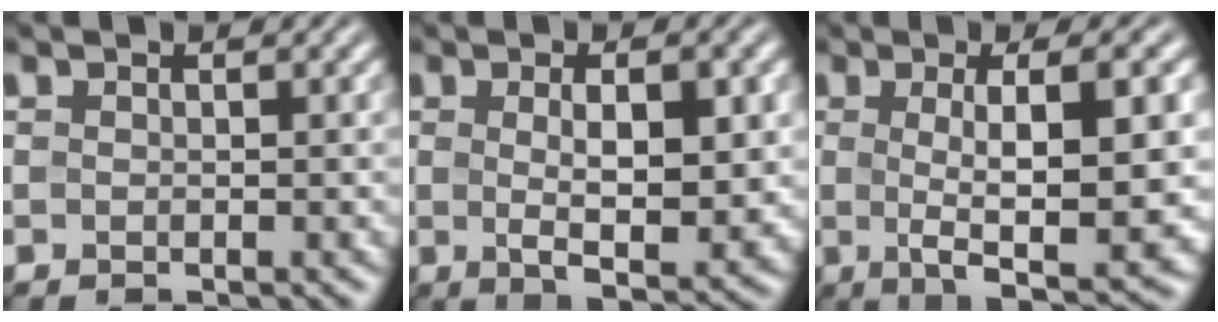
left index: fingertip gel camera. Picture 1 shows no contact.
{"total": 6.3, "force": [0.5, 2.2, 5.9], "torque": [-0.093, -0.008, 0.013]}
{"total": 10.4, "force": [0.2, 2.8, 10.0], "torque": [-0.138, -0.001, 0.001]}